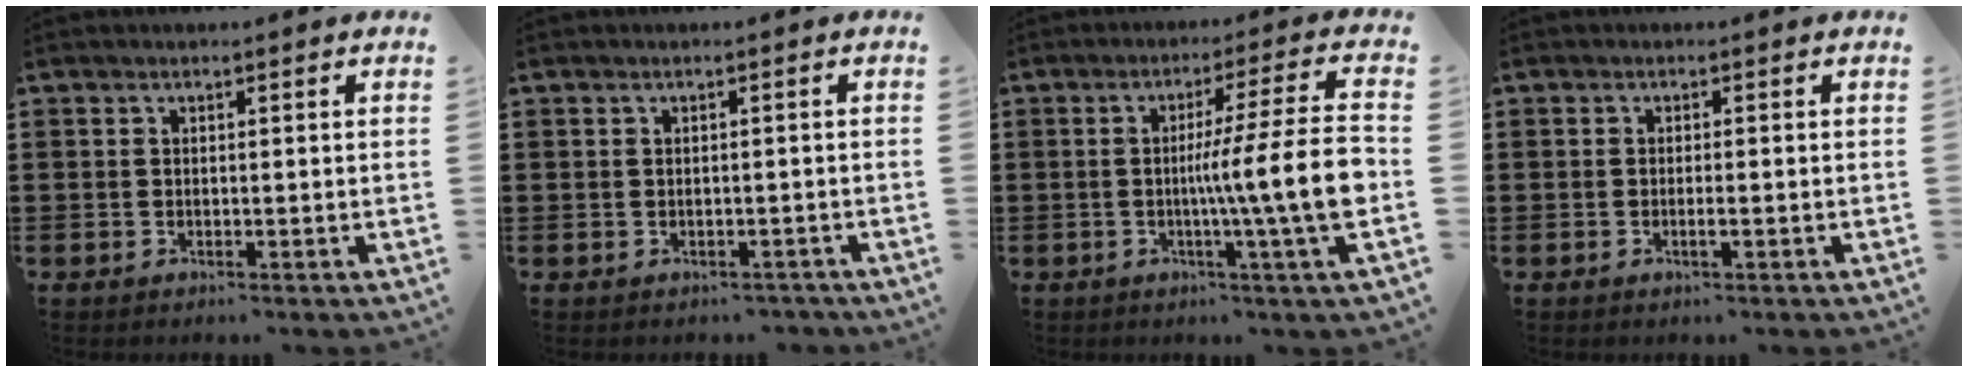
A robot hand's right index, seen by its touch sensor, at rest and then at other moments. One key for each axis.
{"total": 1.0, "fx": -0.7, "fy": 0.7, "fz": 0.0, "tx": -0.005, "ty": 0.001, "tz": -0.016}
{"total": 12.2, "fx": -1.8, "fy": -0.2, "fz": 12.1, "tx": -0.186, "ty": -0.017, "tz": -0.042}
{"total": 2.2, "fx": -0.8, "fy": 0.1, "fz": 2.0, "tx": -0.034, "ty": -0.002, "tz": -0.016}